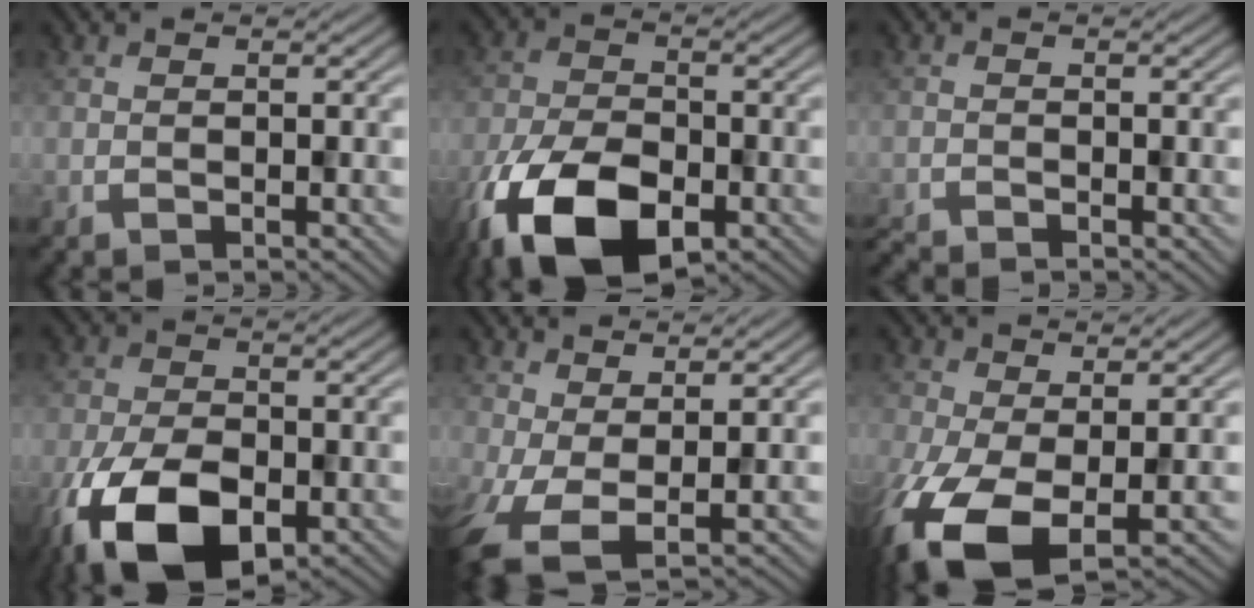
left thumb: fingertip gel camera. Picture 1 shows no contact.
{"total": 13.4, "force": [-7.5, 6.8, 8.8], "torque": [-0.190, -0.034, -0.143]}
{"total": 1.8, "force": [-1.8, -0.2, 0.0], "torque": [-0.005, -0.002, -0.034]}
{"total": 12.9, "force": [-6.7, 6.6, 8.8], "torque": [-0.172, -0.039, -0.117]}
{"total": 5.1, "force": [-0.5, 1.8, 4.7], "torque": [-0.102, -0.010, -0.004]}
{"total": 9.3, "force": [-2.7, 4.5, 7.7], "torque": [-0.183, -0.033, -0.035]}